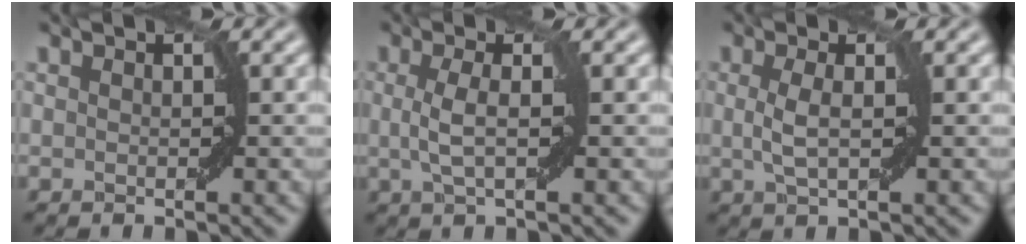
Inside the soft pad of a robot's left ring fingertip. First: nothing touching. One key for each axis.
{"total": 2.5, "fx": 0.1, "fy": 0.5, "fz": 2.5, "tx": -0.055, "ty": 0.001, "tz": 0.003}
{"total": 2.2, "fx": 0.2, "fy": 0.5, "fz": 2.2, "tx": -0.048, "ty": 0.002, "tz": 0.005}